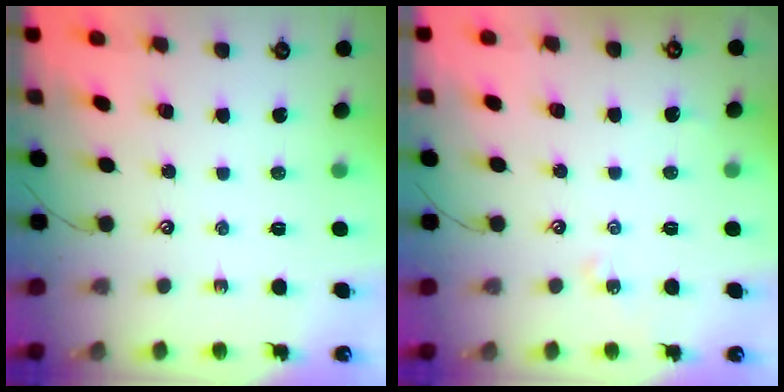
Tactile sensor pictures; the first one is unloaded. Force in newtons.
{"total": 2.8, "press": 2.7, "slide": 0.4}